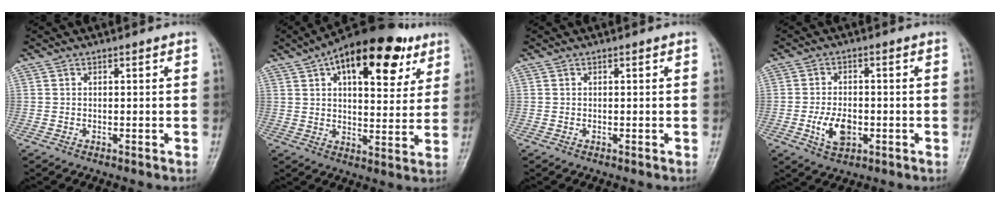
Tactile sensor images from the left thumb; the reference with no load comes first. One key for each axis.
{"total": 21.6, "fx": 10.7, "fy": 10.2, "fz": 15.7, "tx": -0.200, "ty": -0.010, "tz": 0.158}
{"total": 0.0}
{"total": 6.5, "fx": -1.8, "fy": 3.9, "fz": 4.9, "tx": -0.082, "ty": 0.004, "tz": -0.030}